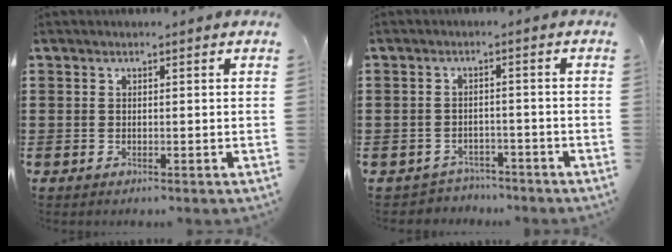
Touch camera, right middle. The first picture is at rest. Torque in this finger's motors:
{"motor_torque": [-0.02, 0.07, -0.14, 0.00]}